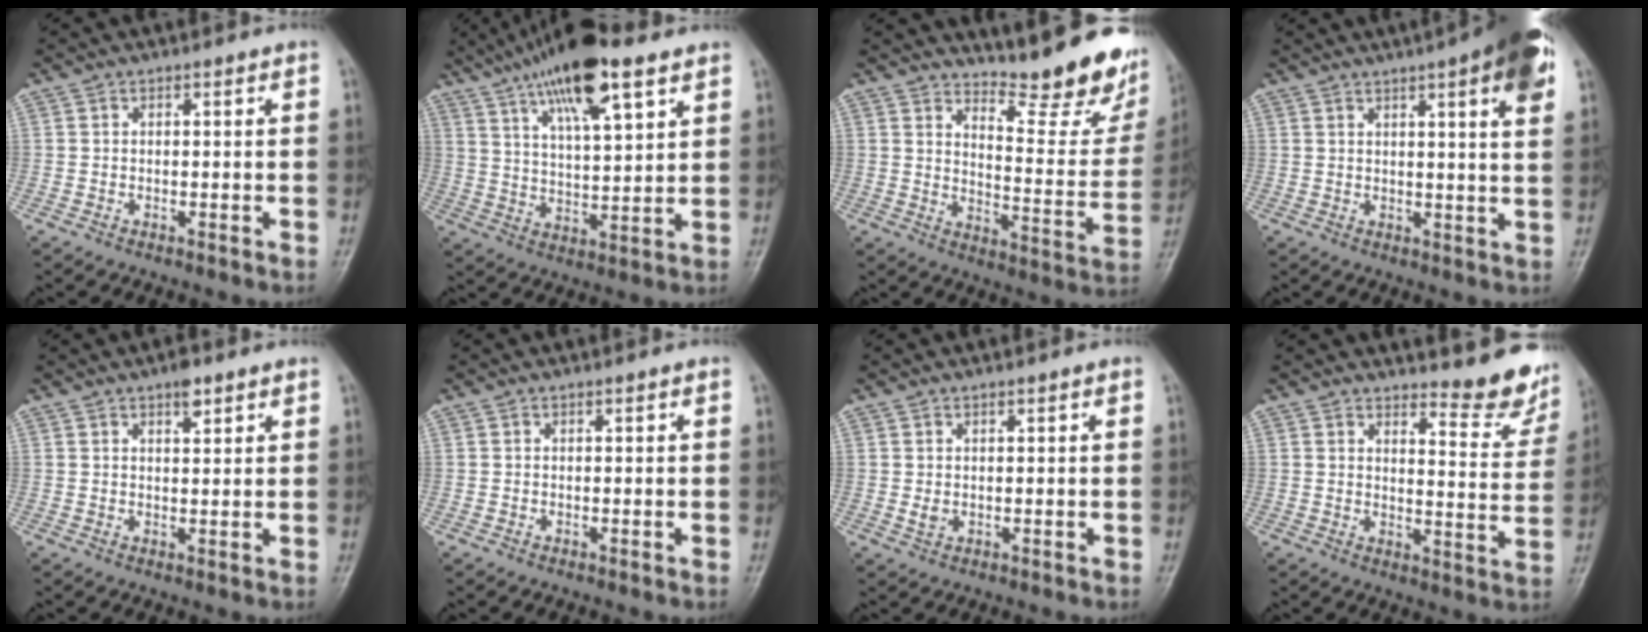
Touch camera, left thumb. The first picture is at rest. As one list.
[{"total": 16.8, "force": [10.1, 4.9, 12.5], "torque": [-0.201, -0.024, 0.176]}, {"total": 17.5, "force": [15.1, 4.1, 7.9], "torque": [-0.070, -0.145, 0.194]}, {"total": 12.8, "force": [6.4, 2.4, 10.8], "torque": [-0.128, -0.009, 0.077]}, {"total": 3.0, "force": [2.0, 1.2, 2.0], "torque": [-0.022, -0.009, 0.030]}, {"total": 0.0}, {"total": 1.6, "force": [0.4, 0.9, 1.2], "torque": [-0.017, -0.003, 0.012]}, {"total": 10.4, "force": [9.7, 2.1, 3.0], "torque": [-0.012, -0.106, 0.109]}]